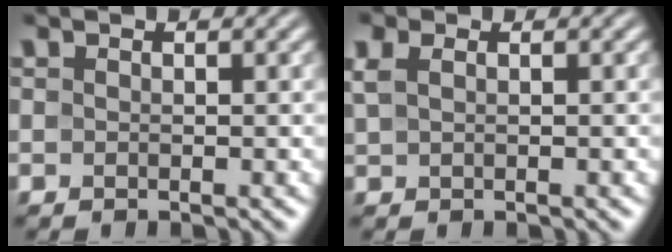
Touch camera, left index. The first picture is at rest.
{"total": 2.2, "force": [1.1, 1.1, 1.5], "torque": [-0.034, 0.009, 0.007]}